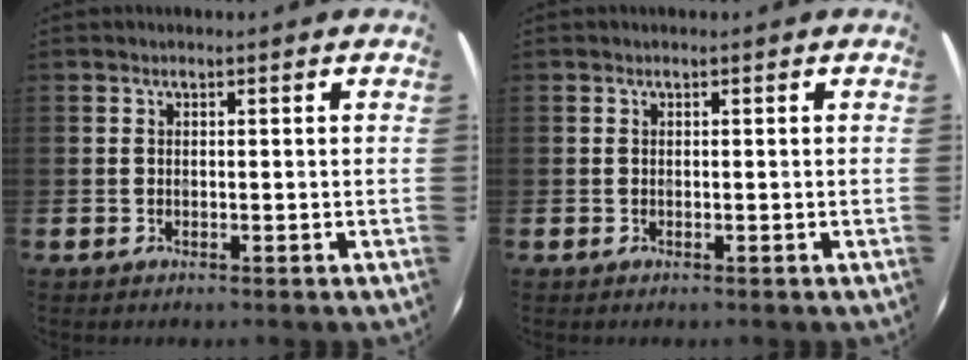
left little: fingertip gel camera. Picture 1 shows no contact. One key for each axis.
{"total": 0.0}